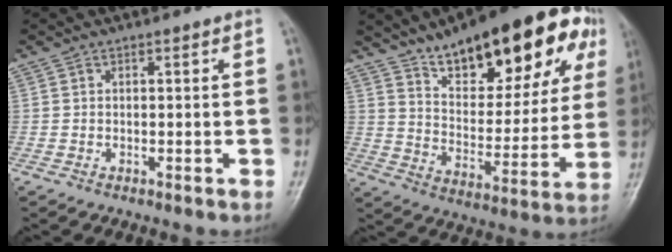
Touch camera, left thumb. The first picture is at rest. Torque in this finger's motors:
{"motor_torque": [0.35, 0.40, 1.53, -1.24, 0.14]}